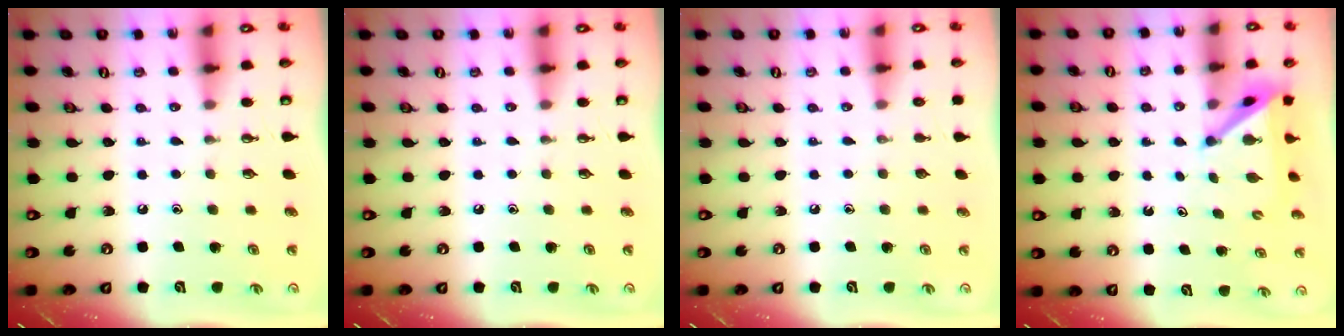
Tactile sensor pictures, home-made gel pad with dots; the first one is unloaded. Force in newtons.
{"total": 0.0}
{"total": 0.0}
{"total": 4.7, "press": 4.7, "slide": 0.5}